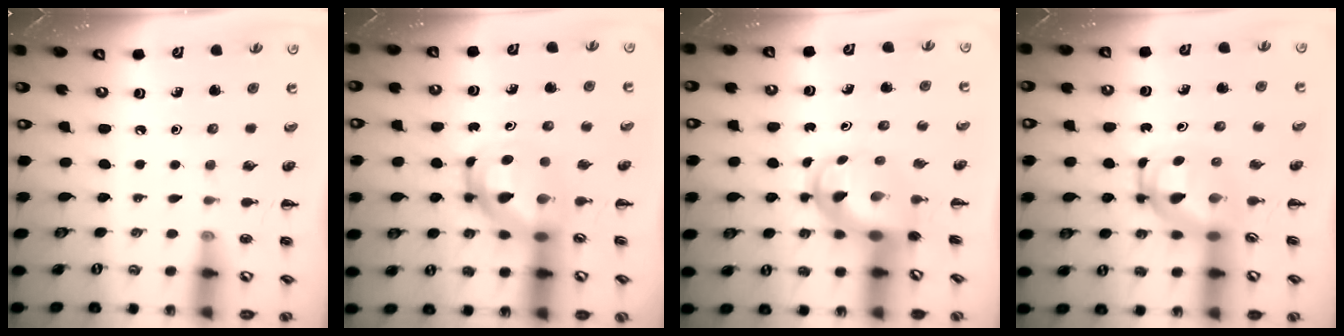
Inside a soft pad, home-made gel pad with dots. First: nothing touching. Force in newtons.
{"total": 6.2, "press": 6.0, "slide": 1.6}
{"total": 5.5, "press": 5.5, "slide": 0.5}
{"total": 4.9, "press": 4.8, "slide": 0.7}